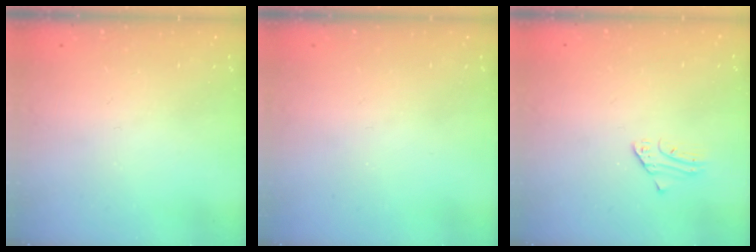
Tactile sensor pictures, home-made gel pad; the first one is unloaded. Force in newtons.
{"total": 0.0}
{"total": 1.8, "press": 1.8, "slide": 0.2}